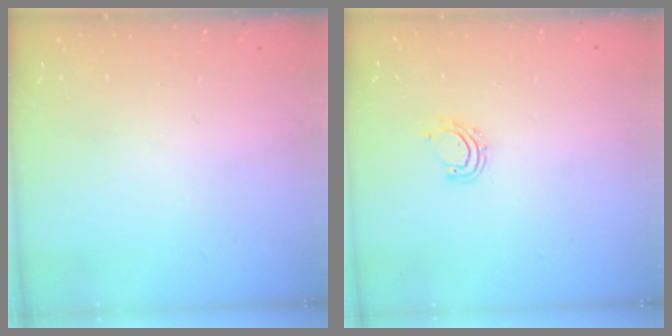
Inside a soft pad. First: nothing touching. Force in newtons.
{"total": 6.1, "press": 5.9, "slide": 1.4}